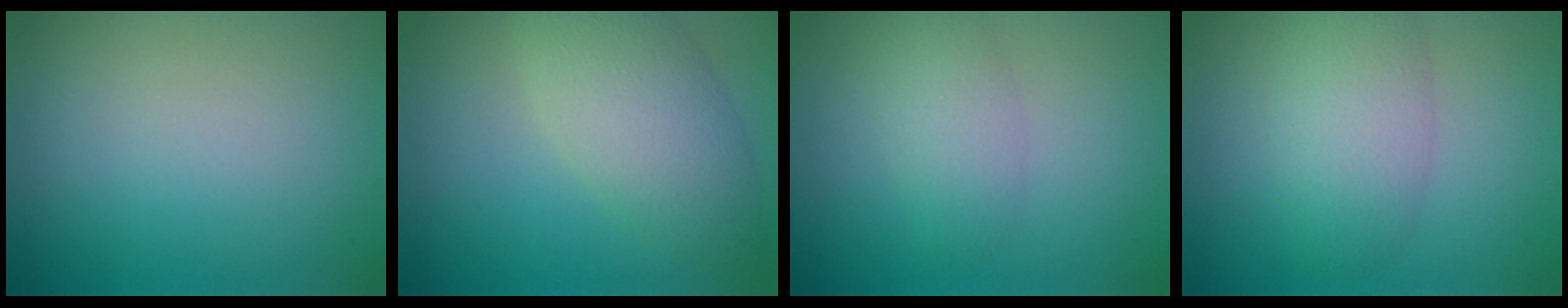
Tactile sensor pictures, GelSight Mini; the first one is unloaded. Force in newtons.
{"total": 5.7, "press": 5.7, "slide": 0.4}
{"total": 2.6, "press": 2.6, "slide": 0.2}
{"total": 4.4, "press": 4.4, "slide": 0.2}